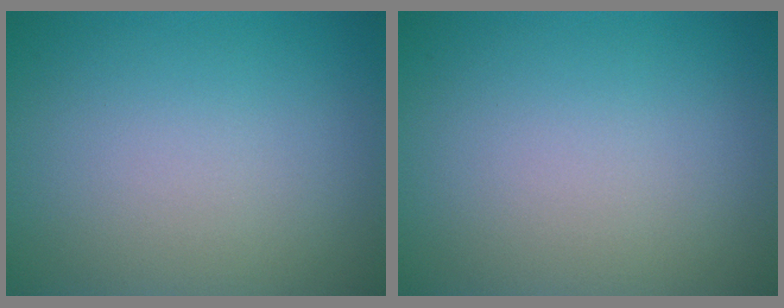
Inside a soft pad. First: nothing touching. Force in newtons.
{"total": 0.0}